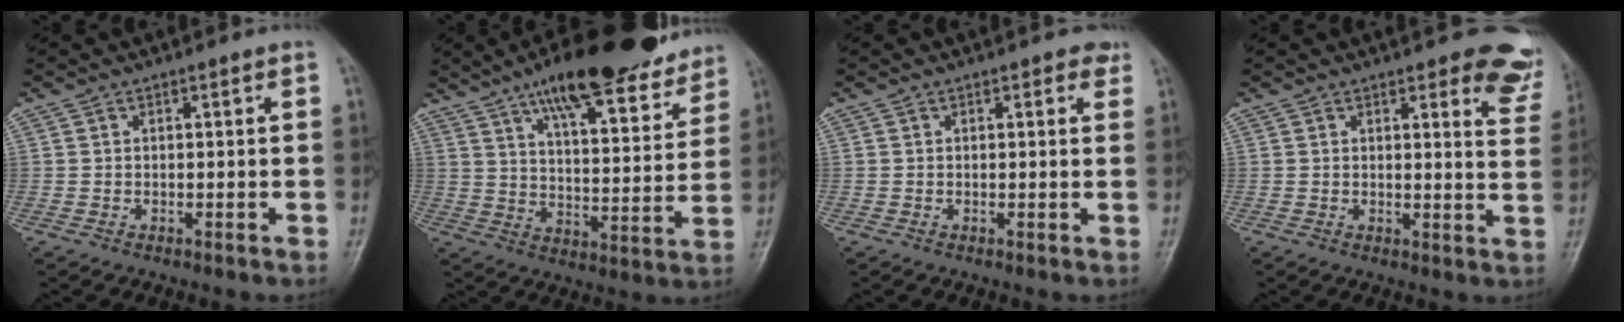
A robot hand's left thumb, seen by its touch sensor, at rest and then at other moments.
{"total": 22.4, "force": [16.4, 6.5, 13.8], "torque": [-0.166, -0.058, 0.244]}
{"total": 1.9, "force": [1.1, 1.1, 1.1], "torque": [0.003, -0.002, 0.008]}
{"total": 9.3, "force": [7.2, 3.2, 5.0], "torque": [-0.018, -0.041, 0.057]}